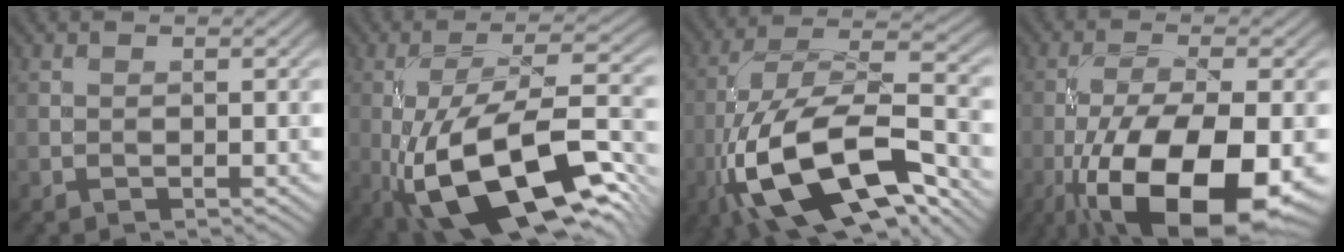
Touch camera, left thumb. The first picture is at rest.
{"total": 17.3, "force": [-5.9, 6.4, 14.9], "torque": [-0.269, 0.003, -0.106]}
{"total": 18.4, "force": [-8.2, 7.8, 14.5], "torque": [-0.295, -0.018, -0.146]}
{"total": 16.5, "force": [-6.9, 6.3, 13.7], "torque": [-0.254, -0.020, -0.116]}